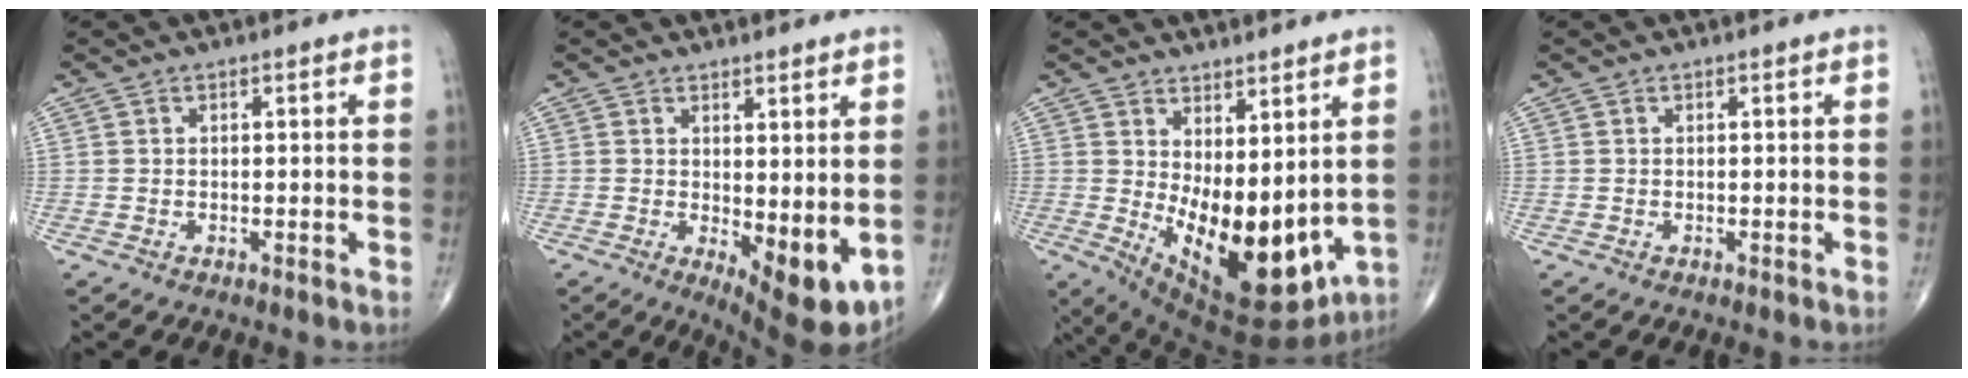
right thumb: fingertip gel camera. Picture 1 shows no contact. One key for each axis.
{"total": 8.6, "fx": -0.3, "fy": 3.4, "fz": 7.9, "tx": -0.100, "ty": -0.023, "tz": 0.009}
{"total": 17.2, "fx": 0.9, "fy": 8.1, "fz": 15.1, "tx": -0.225, "ty": -0.045, "tz": 0.046}
{"total": 0.0}